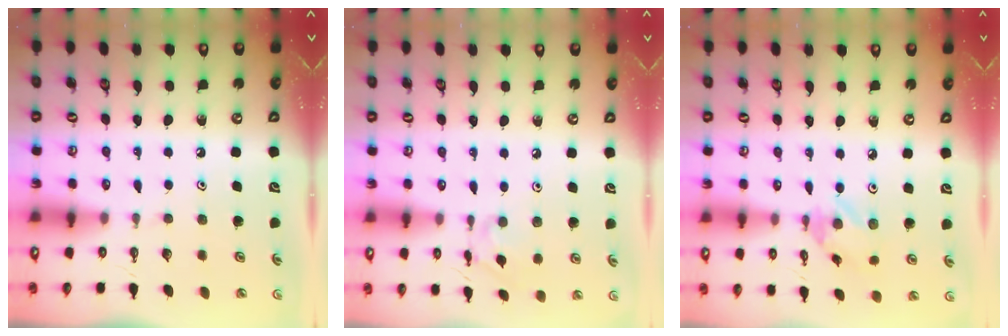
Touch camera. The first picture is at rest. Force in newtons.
{"total": 6.0, "press": 5.9, "slide": 0.6}
{"total": 2.7, "press": 2.7, "slide": 0.1}